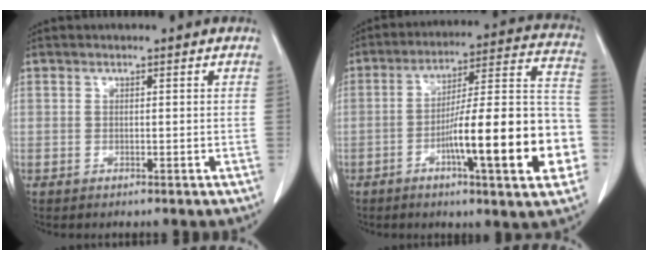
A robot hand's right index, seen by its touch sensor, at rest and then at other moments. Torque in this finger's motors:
{"motor_torque": [1.31, -0.83, 0.53, 0.21]}